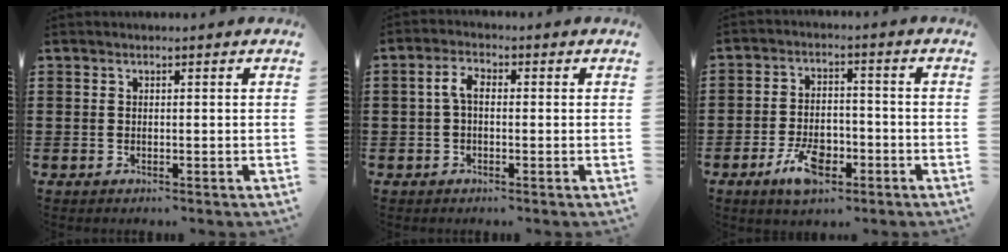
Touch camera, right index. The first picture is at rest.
{"total": 3.2, "force": [0.0, 1.6, 2.8], "torque": [-0.070, 0.001, -0.007]}
{"total": 7.3, "force": [-3.4, 3.7, 5.3], "torque": [-0.101, 0.004, -0.065]}